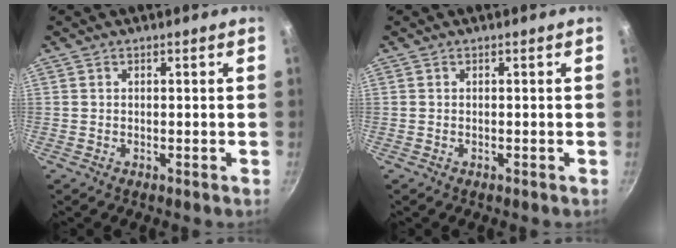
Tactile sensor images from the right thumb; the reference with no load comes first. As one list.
[{"total": 0.0}]